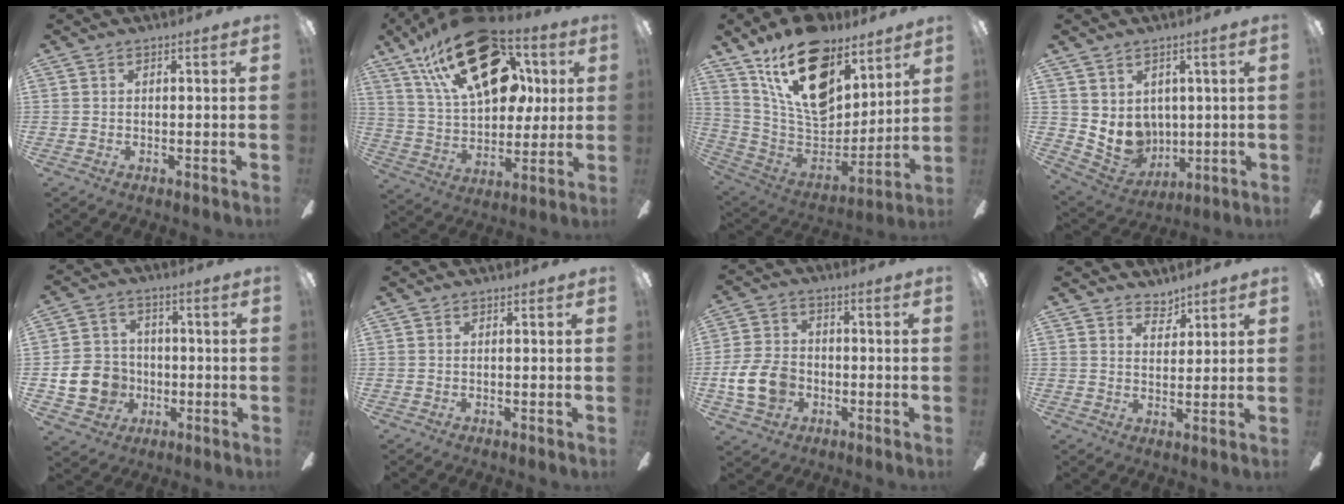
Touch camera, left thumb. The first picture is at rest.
{"total": 28.9, "force": [13.6, 16.6, 19.4], "torque": [-0.312, -0.057, 0.235]}
{"total": 22.9, "force": [14.1, 12.5, 13.1], "torque": [-0.240, -0.083, 0.250]}
{"total": 8.0, "force": [2.2, 7.2, 2.8], "torque": [-0.067, -0.022, 0.050]}
{"total": 11.7, "force": [-3.1, 10.0, 5.1], "torque": [-0.113, 0.031, -0.050]}
{"total": 0.0}
{"total": 11.2, "force": [-2.8, 8.5, 6.8], "torque": [-0.159, 0.020, -0.049]}
{"total": 4.3, "force": [3.8, 1.9, 0.7], "torque": [-0.001, -0.024, 0.066]}